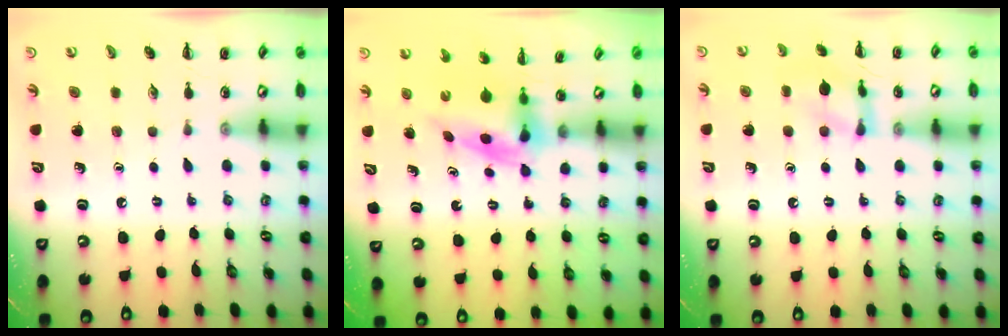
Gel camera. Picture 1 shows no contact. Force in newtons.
{"total": 5.2, "press": 5.1, "slide": 0.6}
{"total": 10.2, "press": 10.2, "slide": 0.7}